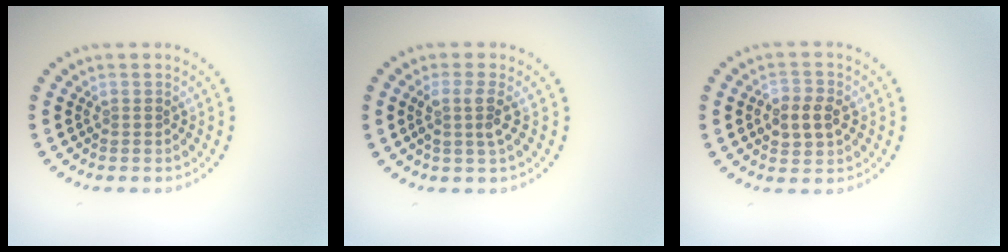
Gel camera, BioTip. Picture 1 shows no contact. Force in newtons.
{"total": 2.2, "press": 1.8, "slide": 1.2}
{"total": 2.9, "press": 2.9, "slide": 0.3}